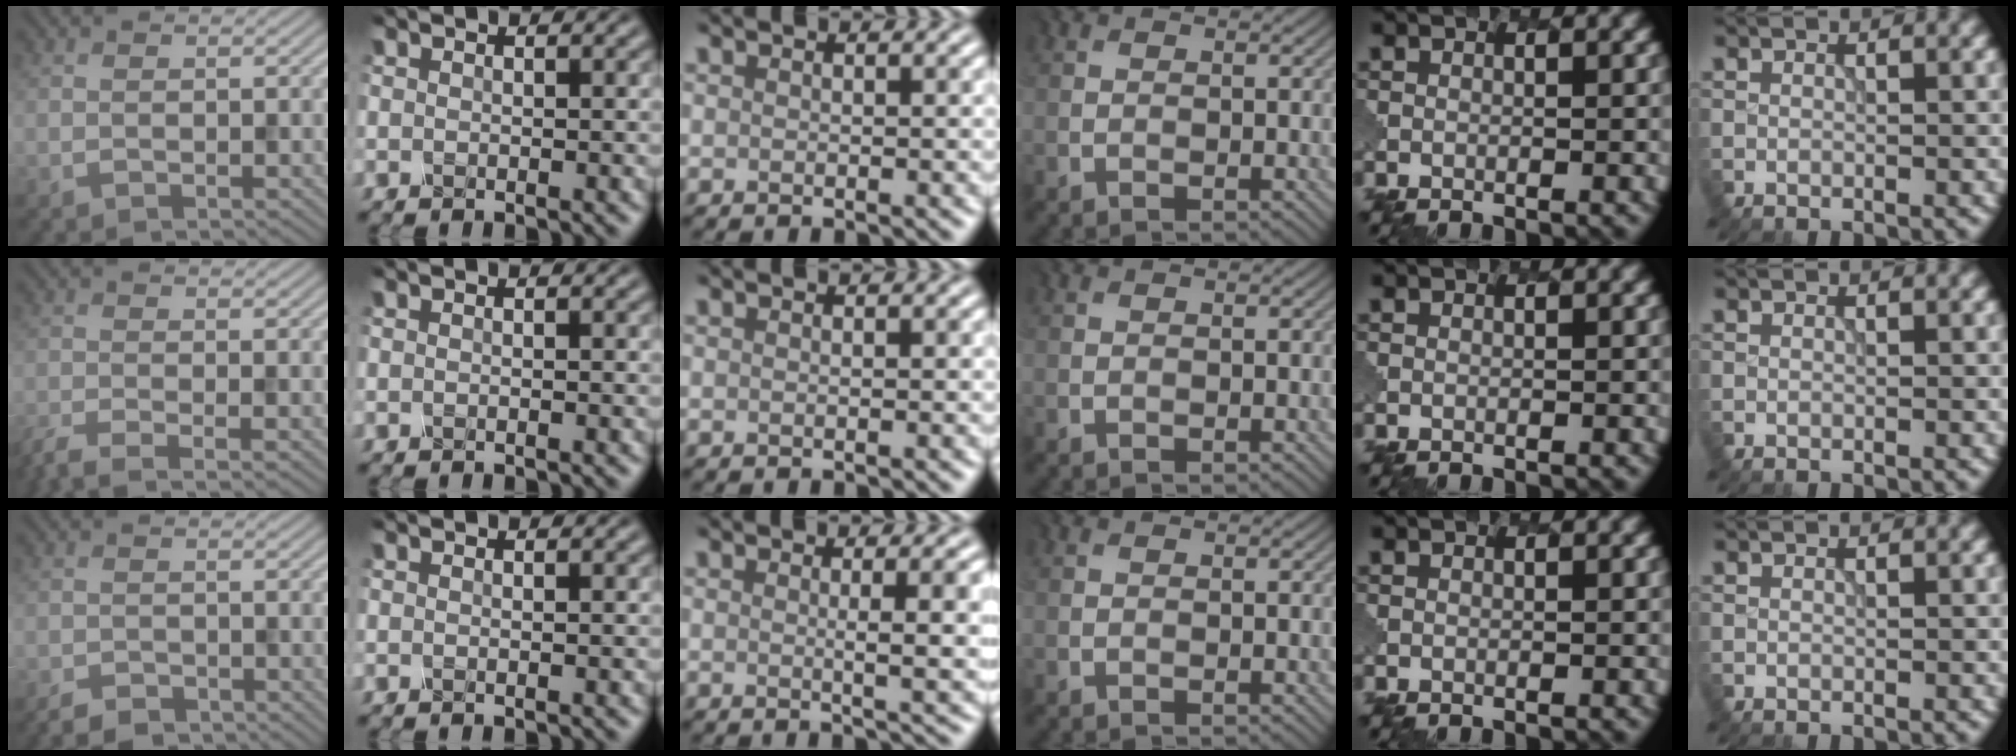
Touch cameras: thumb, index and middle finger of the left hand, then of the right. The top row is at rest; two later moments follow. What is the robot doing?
{"motion": "dispense", "object": "oil cruet"}